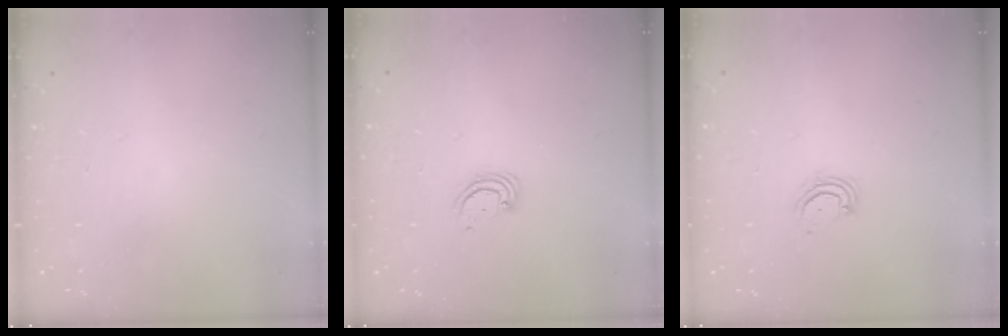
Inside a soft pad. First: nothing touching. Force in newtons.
{"total": 3.0, "press": 3.0, "slide": 0.3}
{"total": 3.8, "press": 3.8, "slide": 0.5}